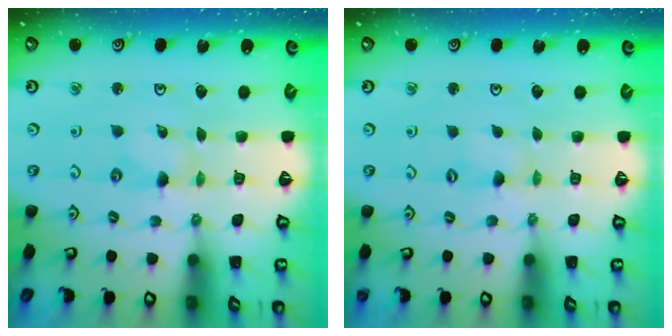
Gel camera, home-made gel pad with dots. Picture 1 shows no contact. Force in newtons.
{"total": 0.0}